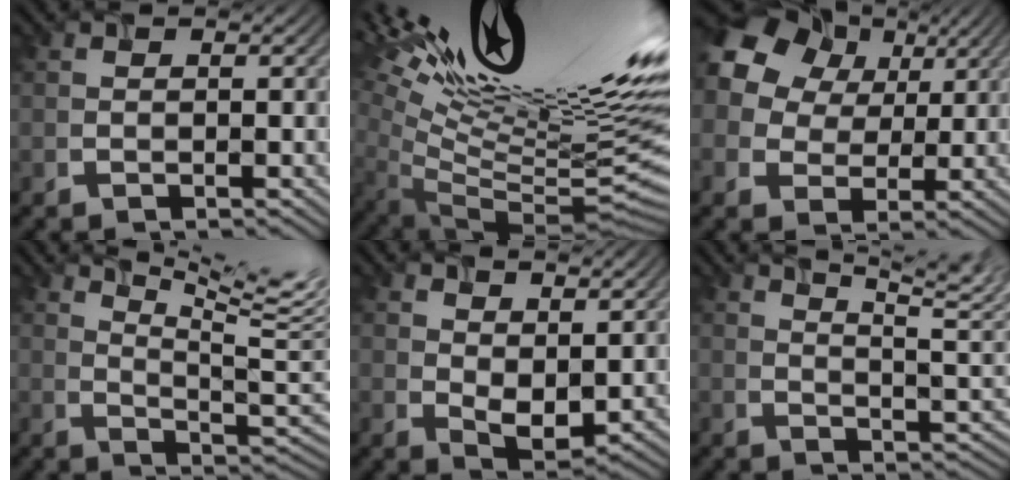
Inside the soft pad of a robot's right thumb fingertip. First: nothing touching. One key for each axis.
{"total": 19.7, "fx": 7.9, "fy": 4.2, "fz": 17.5, "tx": -0.236, "ty": 0.039, "tz": 0.127}
{"total": 17.6, "fx": 7.7, "fy": 12.9, "fz": 9.2, "tx": -0.250, "ty": 0.063, "tz": 0.153}
{"total": 12.3, "fx": 7.0, "fy": 2.8, "fz": 9.7, "tx": -0.151, "ty": 0.009, "tz": 0.100}
{"total": 5.8, "fx": 2.9, "fy": 3.1, "fz": 4.0, "tx": -0.071, "ty": -0.006, "tz": 0.058}
{"total": 13.6, "fx": 8.1, "fy": 4.0, "fz": 10.2, "tx": -0.150, "ty": 0.020, "tz": 0.111}